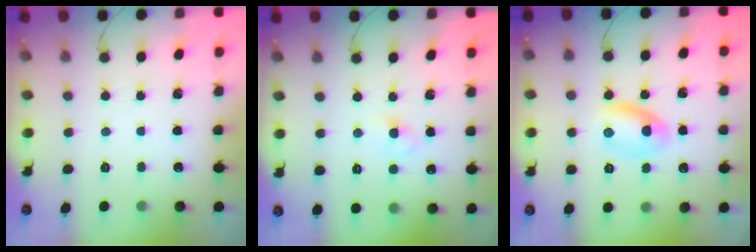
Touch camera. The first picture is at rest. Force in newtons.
{"total": 2.6, "press": 2.4, "slide": 1.1}
{"total": 5.6, "press": 5.4, "slide": 1.5}